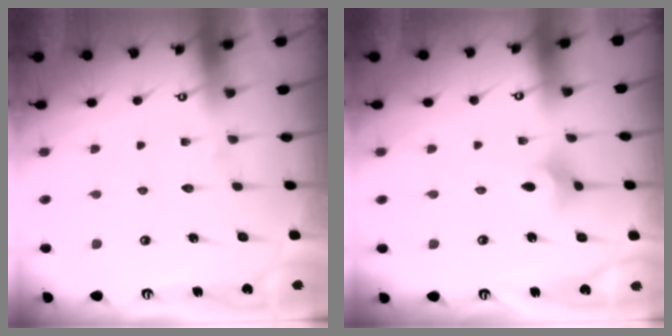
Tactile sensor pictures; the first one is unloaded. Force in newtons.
{"total": 3.8, "press": 3.7, "slide": 0.8}